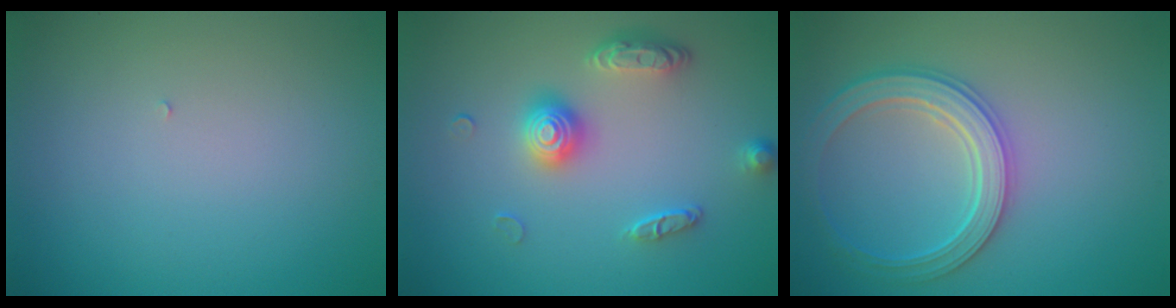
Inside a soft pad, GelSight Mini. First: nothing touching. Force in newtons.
{"total": 3.4, "press": 3.0, "slide": 1.6}
{"total": 4.1, "press": 4.0, "slide": 1.1}